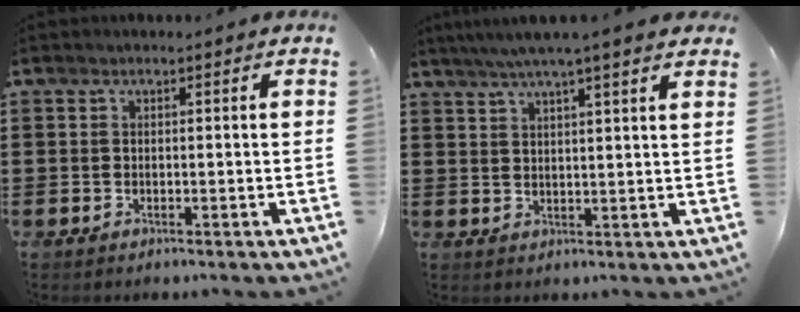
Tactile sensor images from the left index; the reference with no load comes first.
{"total": 4.7, "force": [3.7, -0.3, 2.9], "torque": [-0.066, -0.006, 0.064]}